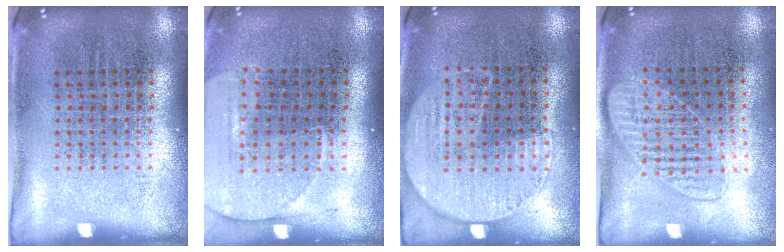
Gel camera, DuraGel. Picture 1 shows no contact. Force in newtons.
{"total": 1.4, "press": 1.3, "slide": 0.4}
{"total": 1.2, "press": 1.0, "slide": 0.7}
{"total": 1.4, "press": 1.3, "slide": 0.6}